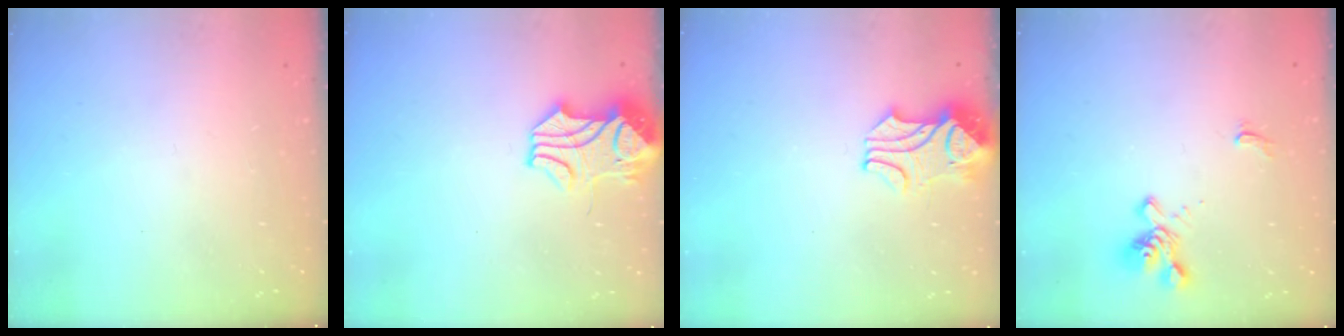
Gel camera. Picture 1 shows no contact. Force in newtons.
{"total": 4.2, "press": 4.1, "slide": 0.5}
{"total": 2.3, "press": 2.1, "slide": 1.0}
{"total": 1.7, "press": 1.1, "slide": 1.3}